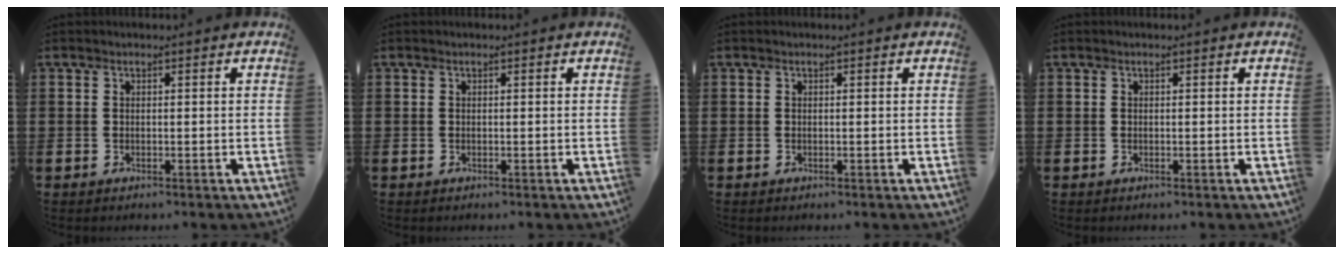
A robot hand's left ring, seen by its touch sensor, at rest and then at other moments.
{"total": 0.0}
{"total": 0.0}
{"total": 0.0}